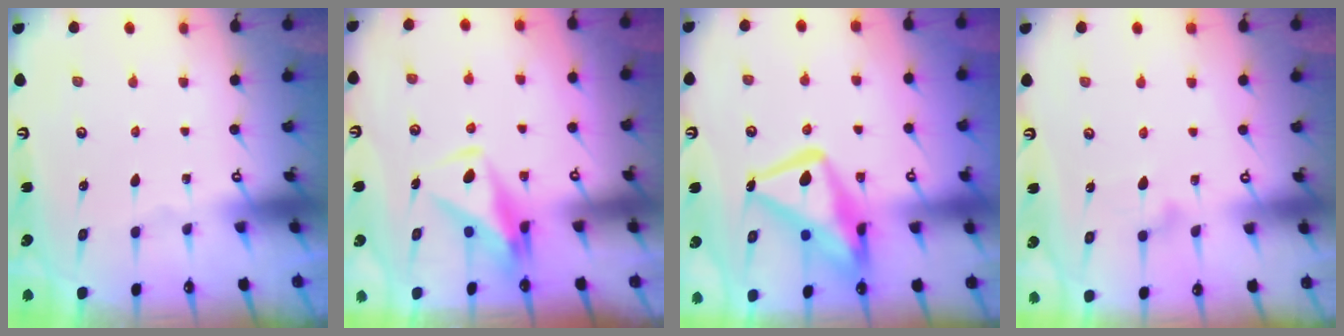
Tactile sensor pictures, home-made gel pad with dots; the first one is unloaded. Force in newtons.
{"total": 9.9, "press": 9.9, "slide": 0.6}
{"total": 16.1, "press": 16.1, "slide": 1.6}
{"total": 9.8, "press": 9.8, "slide": 0.6}